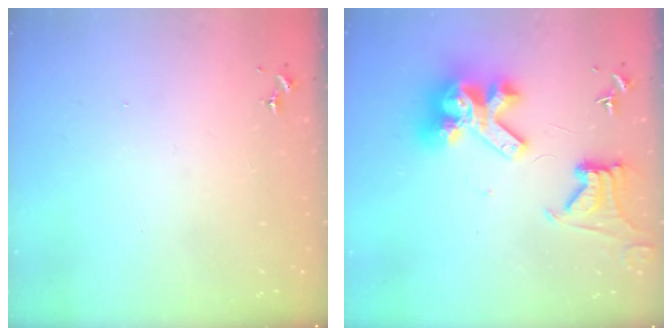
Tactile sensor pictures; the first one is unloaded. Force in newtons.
{"total": 19.4, "press": 19.2, "slide": 2.4}